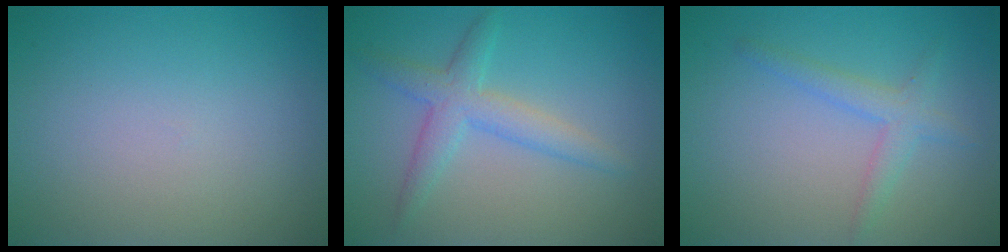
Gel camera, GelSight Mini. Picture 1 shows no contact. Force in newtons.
{"total": 3.3, "press": 3.3, "slide": 0.1}
{"total": 2.1, "press": 2.1, "slide": 0.1}